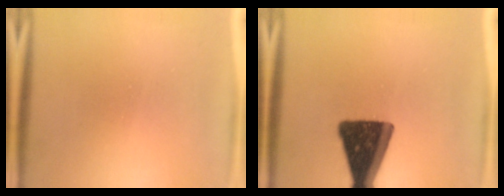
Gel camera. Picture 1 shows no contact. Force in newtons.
{"total": 16.3}